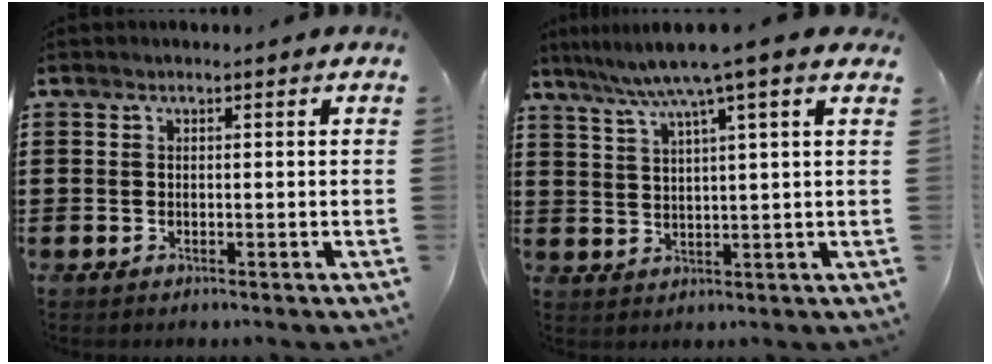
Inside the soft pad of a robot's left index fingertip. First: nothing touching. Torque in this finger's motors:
{"motor_torque": [1.18, -0.96, 0.69, 0.21]}